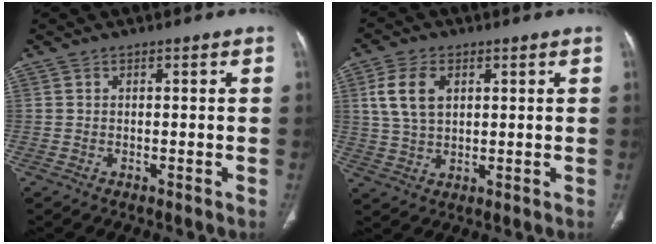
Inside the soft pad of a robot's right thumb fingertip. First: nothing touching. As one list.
[{"total": 7.8, "force": [2.5, 4.9, 5.6], "torque": [-0.111, -0.001, 0.051]}]